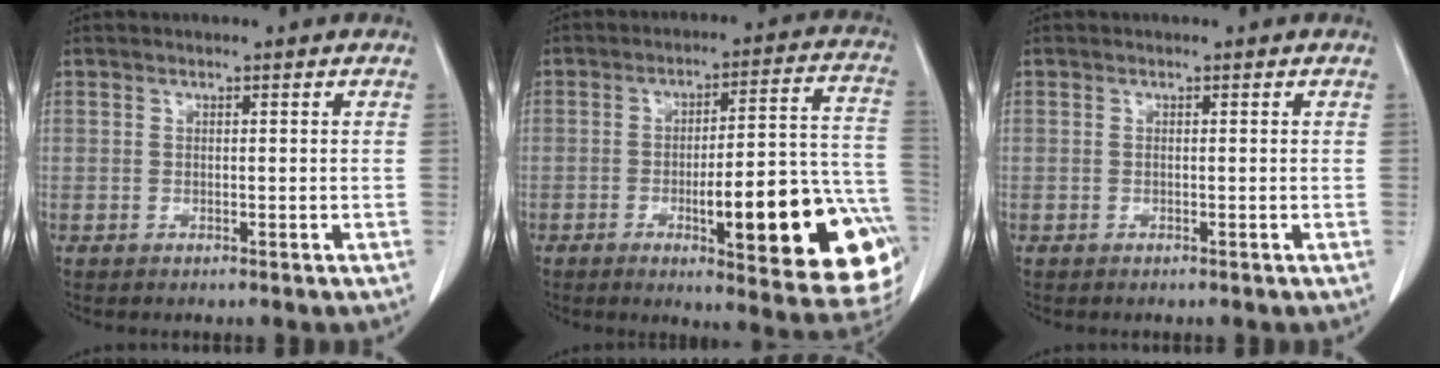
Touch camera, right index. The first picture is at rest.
{"total": 22.2, "force": [-7.0, 3.8, 20.8], "torque": [-0.179, 0.020, -0.077]}
{"total": 0.0}